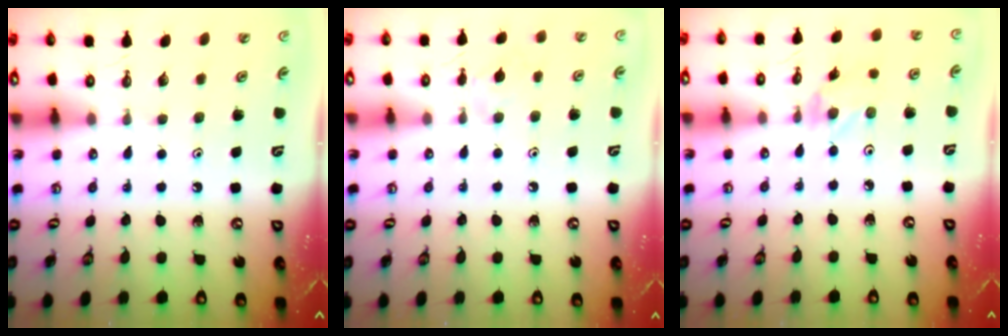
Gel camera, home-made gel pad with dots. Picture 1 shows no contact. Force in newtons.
{"total": 5.0, "press": 5.0, "slide": 0.7}
{"total": 0.6, "press": 0.6, "slide": 0.2}